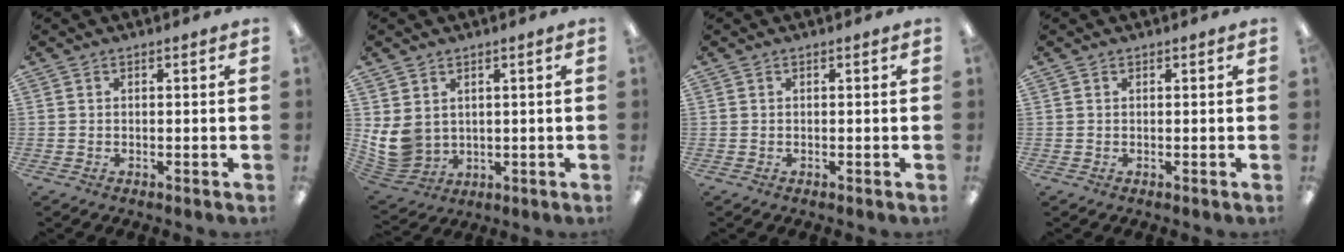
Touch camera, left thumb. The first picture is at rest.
{"total": 8.6, "force": [1.9, 7.1, 4.3], "torque": [-0.112, -0.012, 0.042]}
{"total": 0.0}
{"total": 0.0}